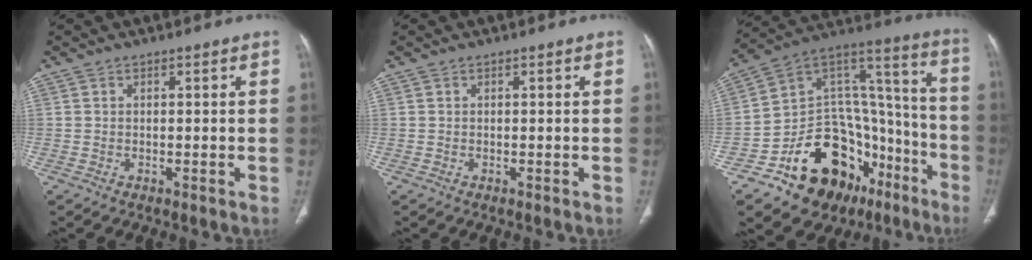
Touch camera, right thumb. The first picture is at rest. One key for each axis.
{"total": 0.0}
{"total": 28.7, "fx": -14.8, "fy": 18.4, "fz": 16.3, "tx": -0.183, "ty": 0.129, "tz": -0.218}